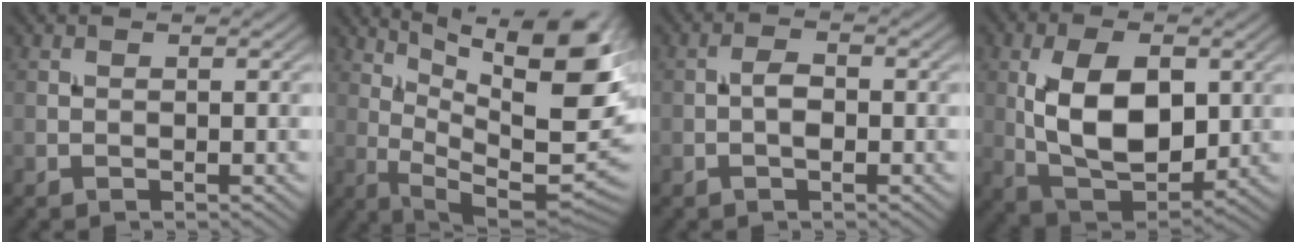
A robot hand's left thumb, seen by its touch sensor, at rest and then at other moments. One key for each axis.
{"total": 16.9, "fx": 6.9, "fy": 5.0, "fz": 14.6, "tx": -0.218, "ty": 0.007, "tz": 0.131}
{"total": 2.1, "fx": -0.5, "fy": 1.0, "fz": 1.8, "tx": -0.031, "ty": 0.005, "tz": -0.015}
{"total": 11.9, "fx": 1.3, "fy": 6.7, "fz": 9.7, "tx": -0.191, "ty": -0.002, "tz": 0.026}